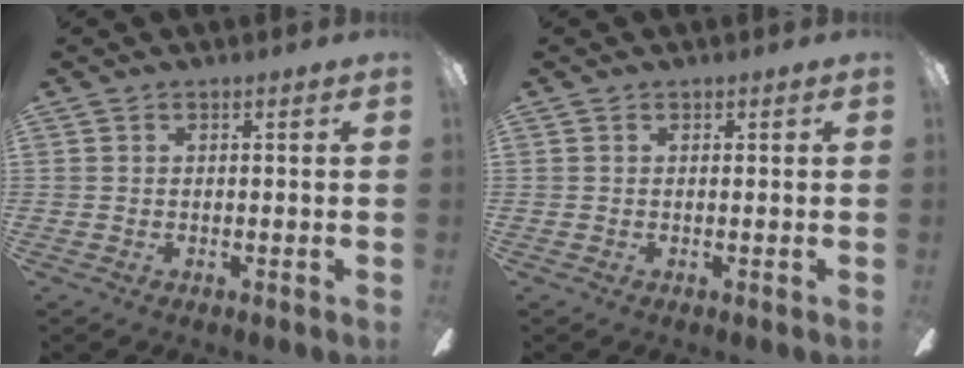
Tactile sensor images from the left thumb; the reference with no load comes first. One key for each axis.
{"total": 0.0}